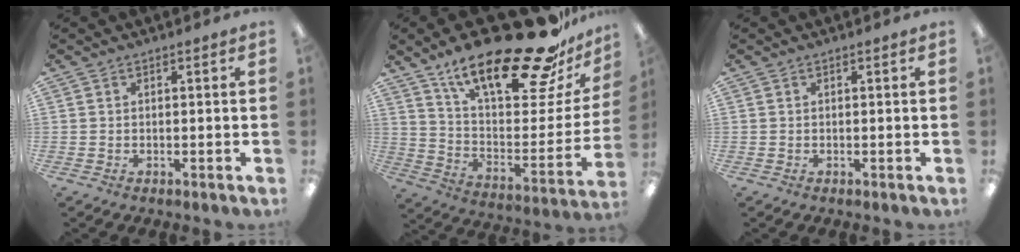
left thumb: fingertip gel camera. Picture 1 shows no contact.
{"total": 27.1, "force": [19.6, 8.2, 16.8], "torque": [-0.248, -0.133, 0.323]}
{"total": 0.0}